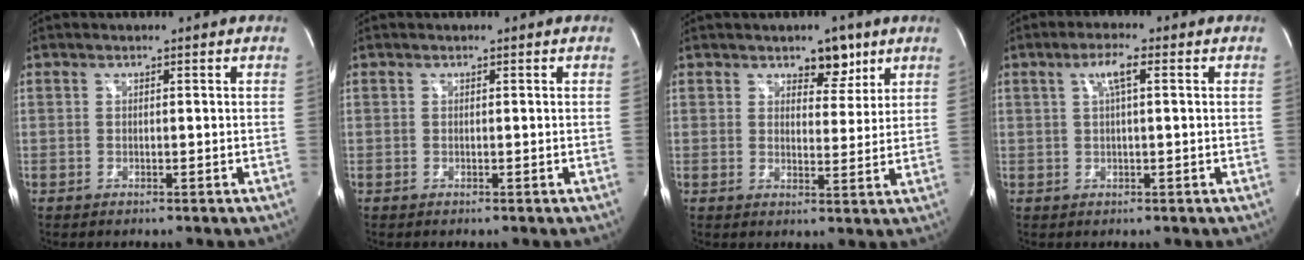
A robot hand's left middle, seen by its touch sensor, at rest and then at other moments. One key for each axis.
{"total": 0.0}
{"total": 4.7, "fx": 3.1, "fy": 2.5, "fz": 2.4, "tx": -0.024, "ty": 0.001, "tz": 0.046}
{"total": 3.6, "fx": 1.2, "fy": 0.3, "fz": 3.4, "tx": -0.065, "ty": 0.009, "tz": 0.022}